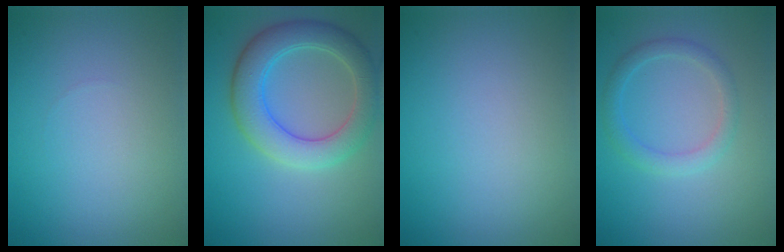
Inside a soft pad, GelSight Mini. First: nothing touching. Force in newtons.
{"total": 5.6, "press": 5.6, "slide": 0.6}
{"total": 0.0}
{"total": 2.1, "press": 2.1, "slide": 0.1}